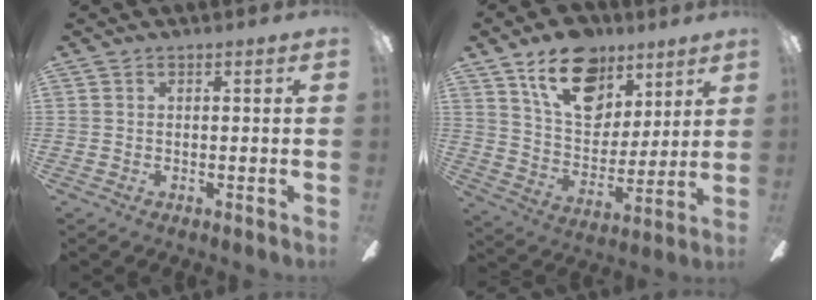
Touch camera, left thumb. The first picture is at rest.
{"total": 18.5, "force": [11.2, 11.7, 9.0], "torque": [-0.131, -0.058, 0.203]}